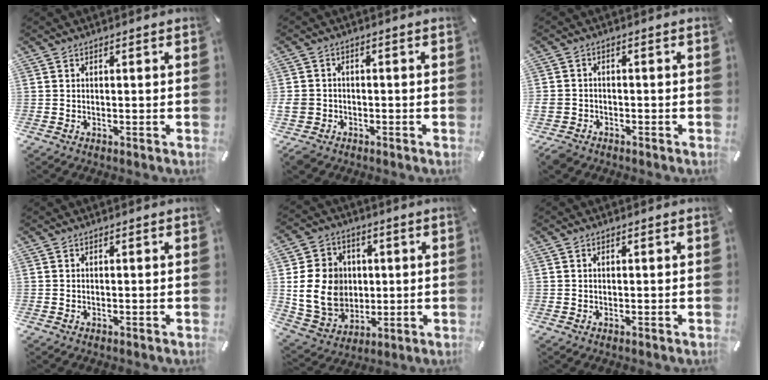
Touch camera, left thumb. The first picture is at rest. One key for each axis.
{"total": 4.4, "fx": -1.8, "fy": 3.8, "fz": 1.3, "tx": -0.041, "ty": 0.007, "tz": -0.037}
{"total": 4.0, "fx": -2.3, "fy": 3.1, "fz": 1.1, "tx": -0.038, "ty": 0.010, "tz": -0.048}
{"total": 0.0}
{"total": 14.6, "fx": 0.7, "fy": 12.8, "fz": 7.0, "tx": -0.148, "ty": 0.006, "tz": 0.019}
{"total": 0.7, "fx": 0.2, "fy": 0.6, "fz": 0.3, "tx": -0.007, "ty": 0.004, "tz": 0.003}